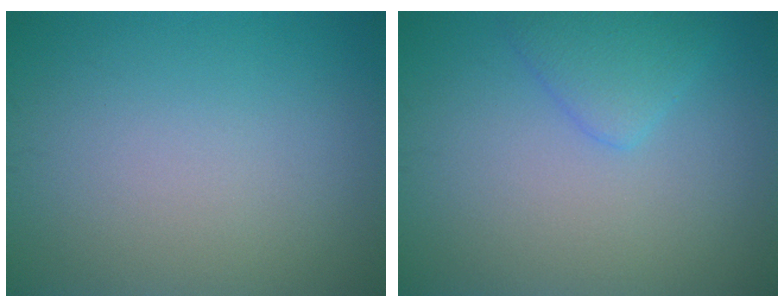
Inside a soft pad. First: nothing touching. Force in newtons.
{"total": 2.3, "press": 2.3, "slide": 0.2}